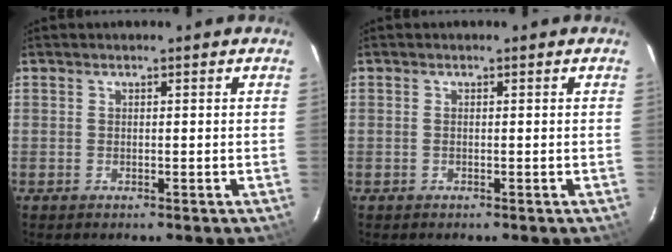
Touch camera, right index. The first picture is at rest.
{"total": 0.0}